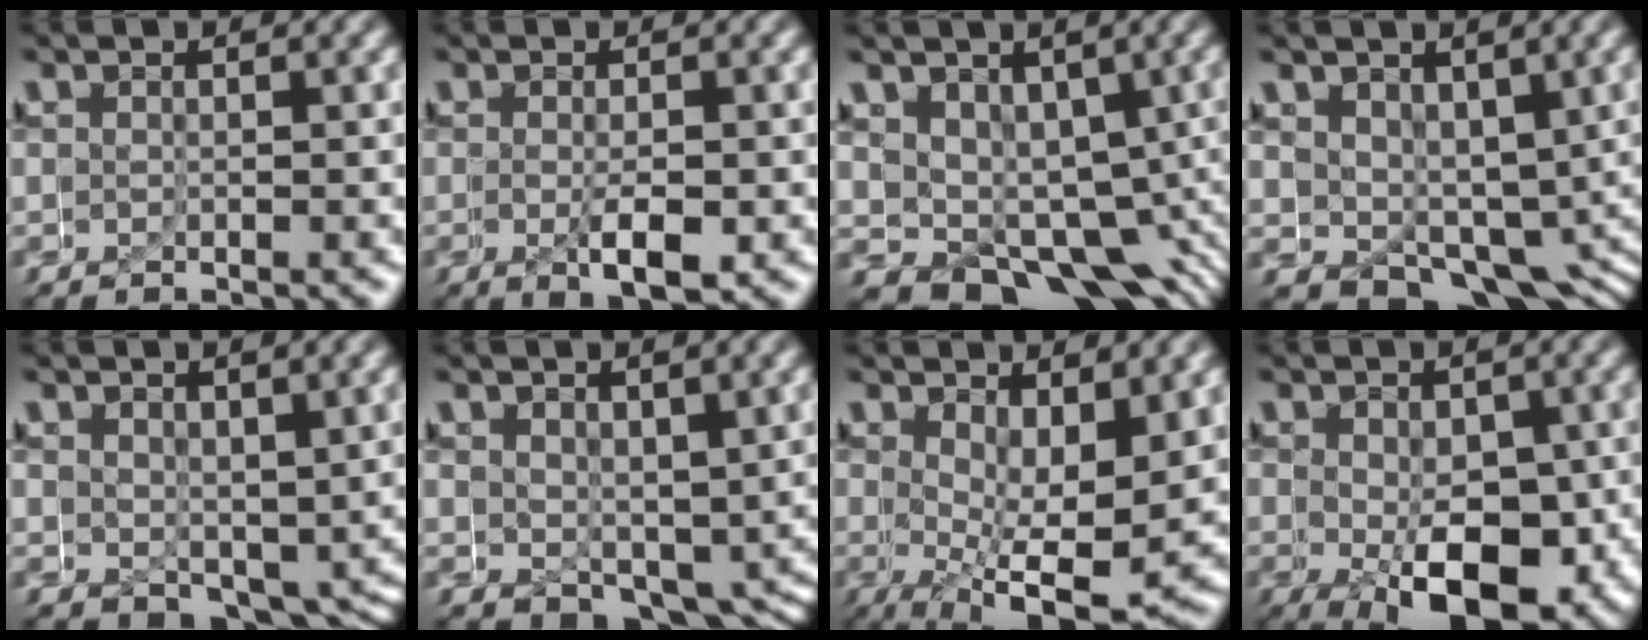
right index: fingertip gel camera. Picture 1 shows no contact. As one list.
[{"total": 2.6, "force": [-0.7, 0.7, 2.4], "torque": [-0.031, -0.013, -0.006]}, {"total": 10.3, "force": [-4.4, 7.5, 5.4], "torque": [-0.109, -0.036, -0.069]}, {"total": 8.1, "force": [-4.3, 5.6, 4.0], "torque": [-0.079, -0.039, -0.063]}, {"total": 2.7, "force": [-1.5, 1.7, 1.5], "torque": [-0.031, -0.027, -0.010]}, {"total": 3.1, "force": [-1.6, 2.1, 1.6], "torque": [-0.033, -0.025, -0.014]}, {"total": 7.0, "force": [-2.3, 3.4, 5.7], "torque": [-0.083, -0.036, -0.025]}, {"total": 6.5, "force": [-2.6, 2.7, 5.2], "torque": [-0.072, -0.031, -0.026]}]